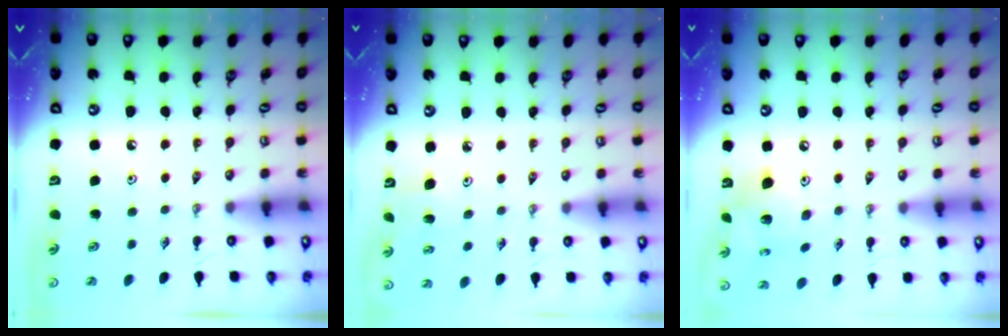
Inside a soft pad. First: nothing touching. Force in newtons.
{"total": 4.1, "press": 4.0, "slide": 1.0}
{"total": 11.7, "press": 11.5, "slide": 2.2}